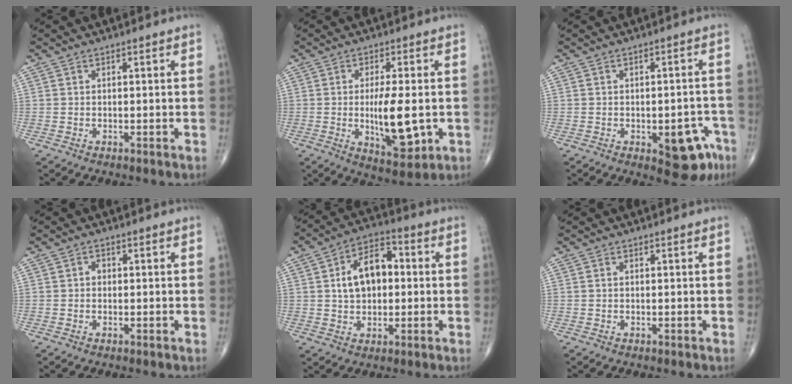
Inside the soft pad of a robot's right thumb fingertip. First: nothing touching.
{"total": 10.9, "force": [-1.3, 3.9, 10.1], "torque": [-0.160, -0.013, -0.009]}
{"total": 8.7, "force": [-3.8, 4.1, 6.7], "torque": [-0.051, 0.023, -0.036]}
{"total": 1.1, "force": [-0.1, 0.9, 0.6], "torque": [-0.003, 0.004, -0.005]}
{"total": 11.2, "force": [1.1, 7.1, 8.6], "torque": [-0.128, 0.022, 0.012]}
{"total": 0.0}